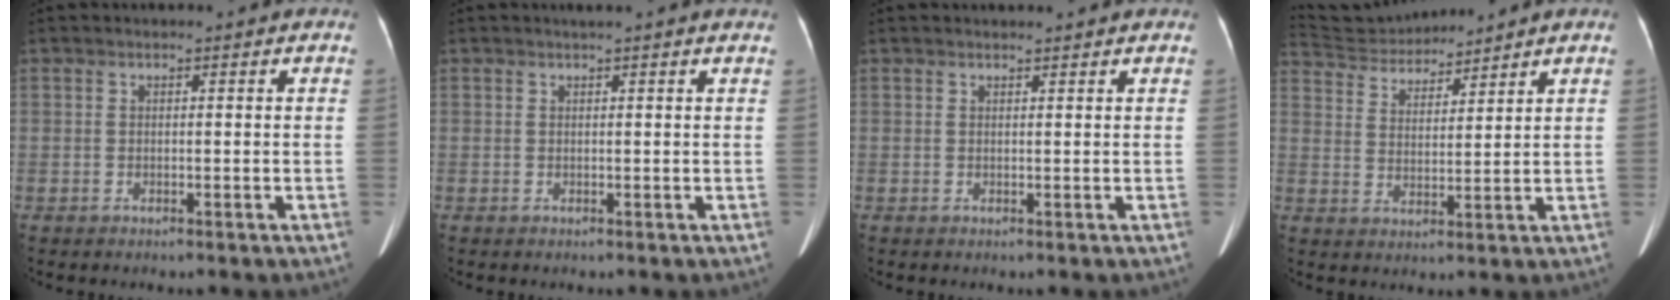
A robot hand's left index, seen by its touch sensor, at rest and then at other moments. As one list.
[{"total": 3.4, "force": [3.0, -0.3, 1.6], "torque": [-0.021, 0.017, 0.033]}, {"total": 2.8, "force": [2.8, 0.1, 0.6], "torque": [-0.010, 0.015, 0.033]}, {"total": 9.1, "force": [9.0, 0.6, 1.3], "torque": [-0.033, 0.026, 0.173]}]